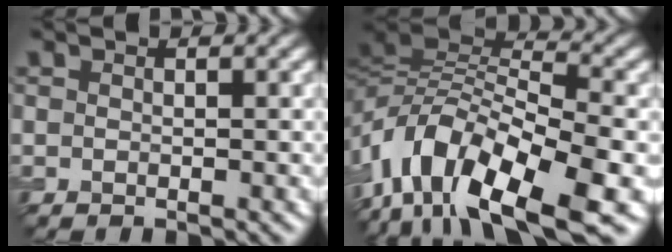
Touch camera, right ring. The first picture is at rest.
{"total": 12.8, "force": [-6.6, 5.6, 9.5], "torque": [-0.179, 0.006, -0.125]}